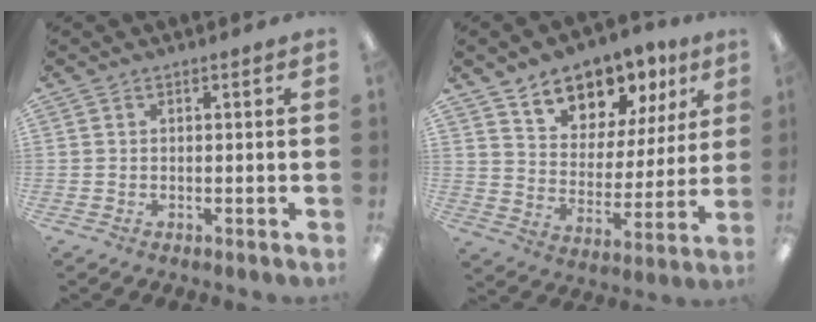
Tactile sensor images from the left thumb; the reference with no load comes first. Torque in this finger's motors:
{"motor_torque": [0.43, 0.65, 1.32, -1.45, 0.09]}